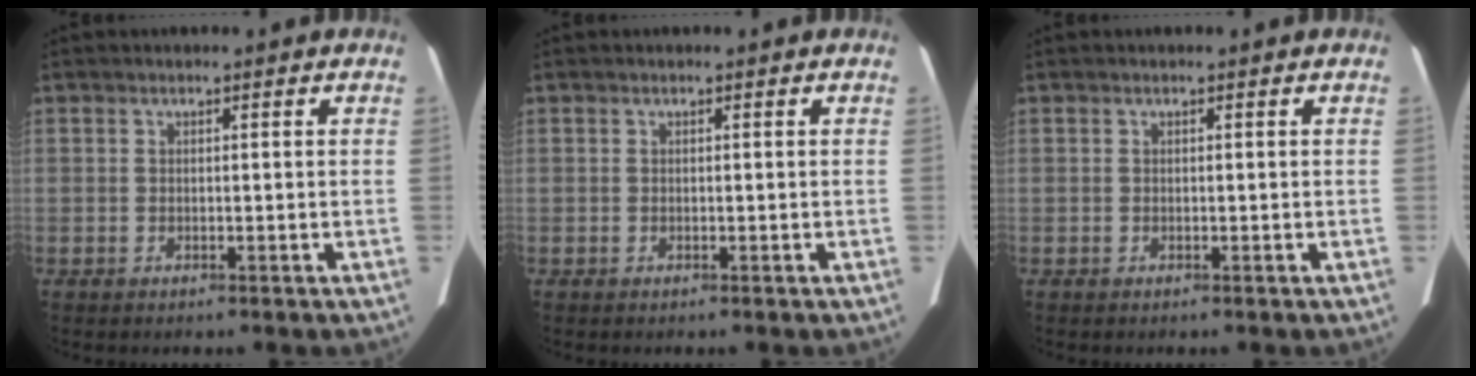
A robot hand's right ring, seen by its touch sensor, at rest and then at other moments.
{"total": 0.0}
{"total": 0.0}